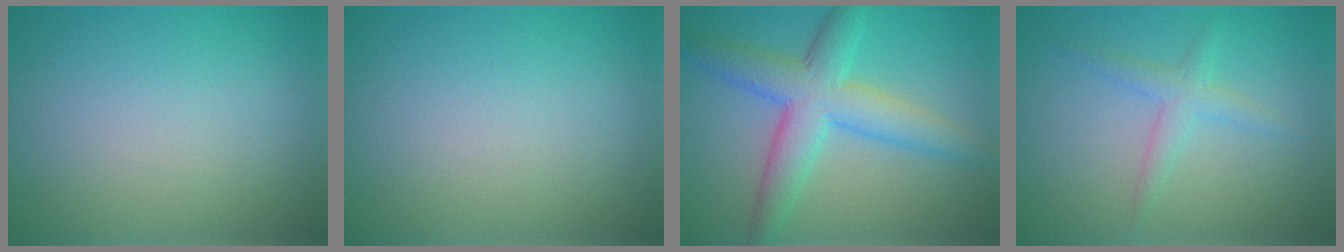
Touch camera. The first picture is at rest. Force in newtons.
{"total": 0.0}
{"total": 6.6, "press": 6.6, "slide": 0.1}
{"total": 2.0, "press": 2.0, "slide": 0.1}